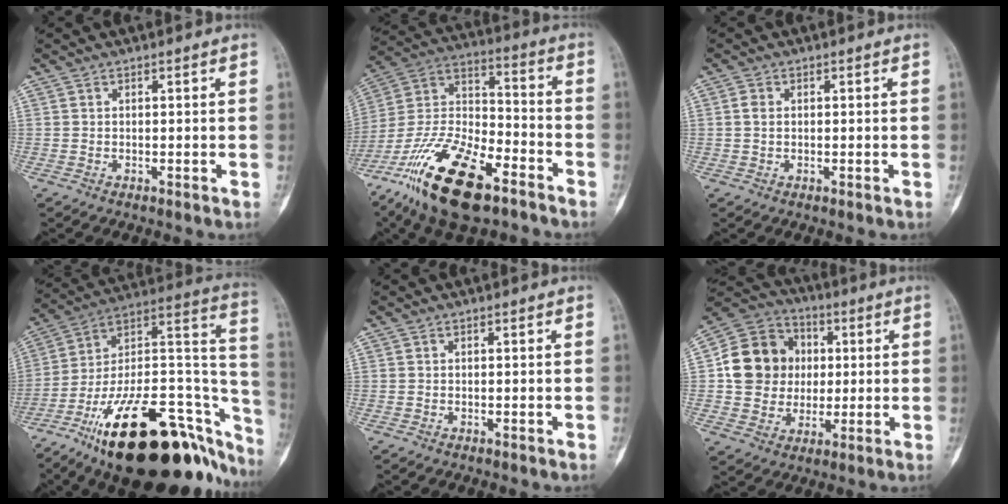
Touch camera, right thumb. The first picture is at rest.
{"total": 23.5, "force": [-14.6, 9.4, 15.9], "torque": [-0.331, 0.054, -0.268]}
{"total": 1.8, "force": [0.1, 1.3, 1.2], "torque": [-0.021, 0.001, -0.001]}
{"total": 38.0, "force": [-20.7, 15.2, 28.0], "torque": [-0.314, 0.083, -0.321]}
{"total": 0.0}
{"total": 15.3, "force": [1.5, 13.5, 7.0], "torque": [-0.094, 0.018, 0.028]}